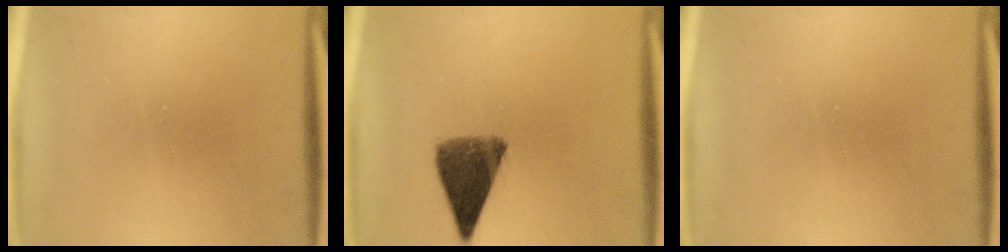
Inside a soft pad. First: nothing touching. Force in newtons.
{"total": 8.8}
{"total": 0.0}